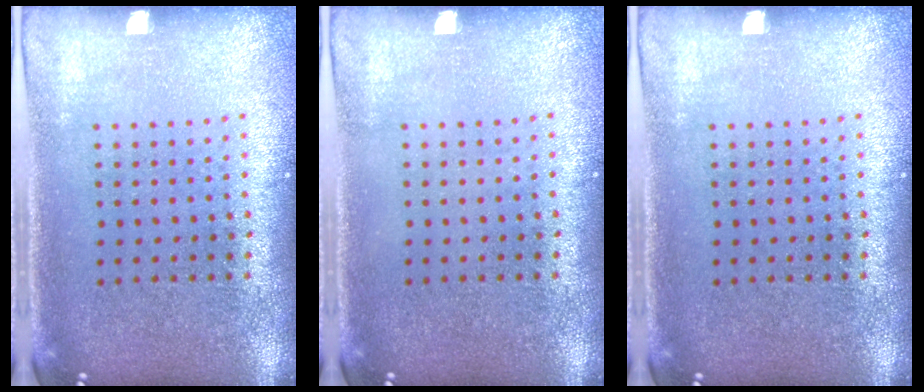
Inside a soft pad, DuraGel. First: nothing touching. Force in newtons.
{"total": 0.0}
{"total": 0.0}